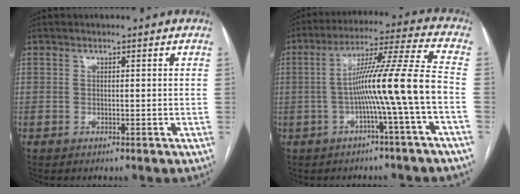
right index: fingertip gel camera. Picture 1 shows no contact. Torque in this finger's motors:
{"motor_torque": [1.70, -0.44, 0.90, 0.21]}